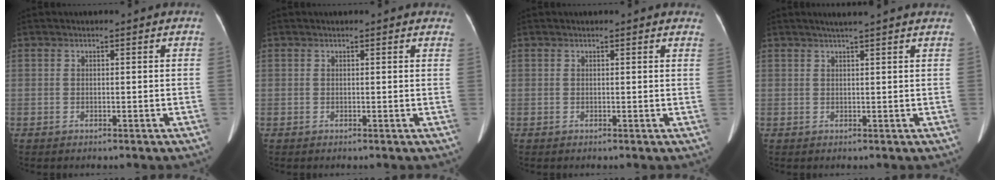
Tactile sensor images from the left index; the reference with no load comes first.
{"total": 4.0, "force": [3.5, 1.1, 1.5], "torque": [-0.011, 0.006, 0.022]}
{"total": 4.4, "force": [3.9, 1.1, 1.5], "torque": [-0.010, 0.003, 0.025]}
{"total": 6.3, "force": [5.3, -0.1, 3.3], "torque": [-0.050, 0.026, 0.064]}